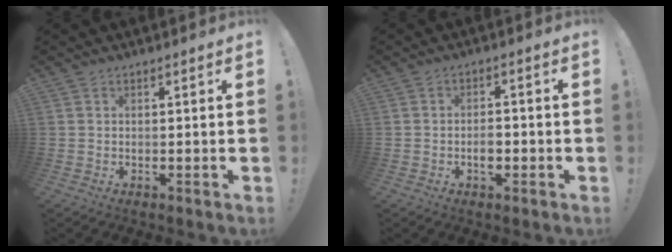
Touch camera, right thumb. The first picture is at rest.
{"total": 3.6, "force": [-1.4, 2.0, 2.6], "torque": [-0.035, 0.004, -0.025]}